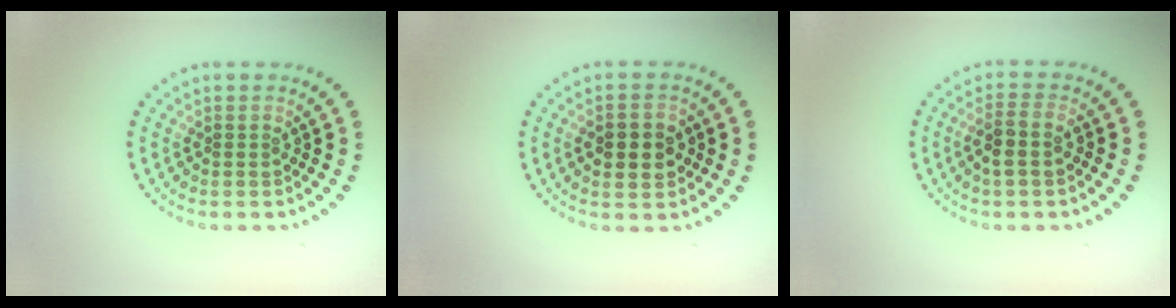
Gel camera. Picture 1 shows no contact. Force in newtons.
{"total": 3.9, "press": 3.9, "slide": 0.0}
{"total": 2.1, "press": 1.9, "slide": 0.9}